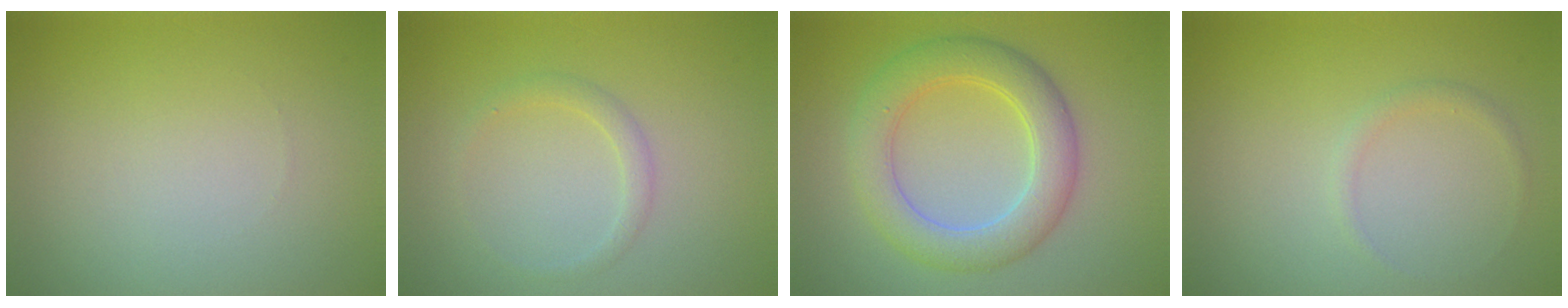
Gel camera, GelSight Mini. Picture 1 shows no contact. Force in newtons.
{"total": 1.3, "press": 1.3, "slide": 0.0}
{"total": 5.4, "press": 5.4, "slide": 0.2}
{"total": 0.9, "press": 0.8, "slide": 0.1}